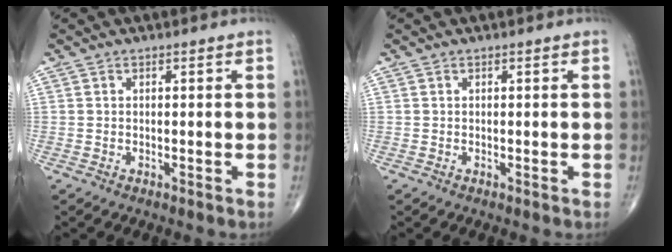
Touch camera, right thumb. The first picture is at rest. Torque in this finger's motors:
{"motor_torque": [0.23, -0.51, 0.05, -0.01, 0.00]}